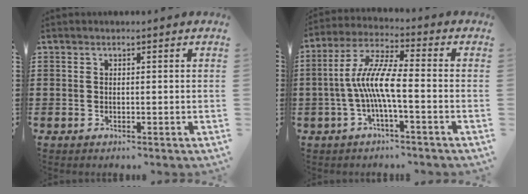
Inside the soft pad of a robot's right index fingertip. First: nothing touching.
{"total": 8.5, "force": [-1.9, 1.3, 8.1], "torque": [-0.176, -0.008, -0.043]}